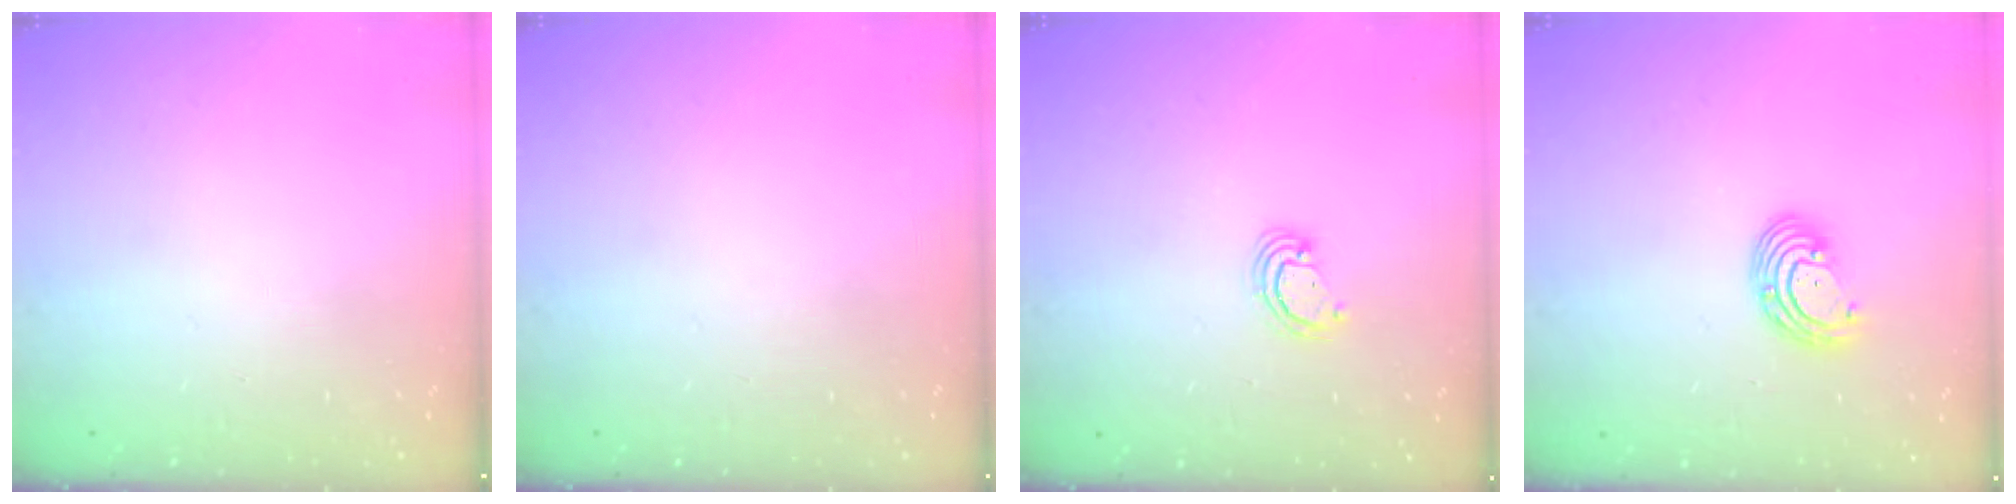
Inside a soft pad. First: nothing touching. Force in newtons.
{"total": 0.0}
{"total": 2.8, "press": 2.8, "slide": 0.3}
{"total": 5.8, "press": 5.8, "slide": 0.7}